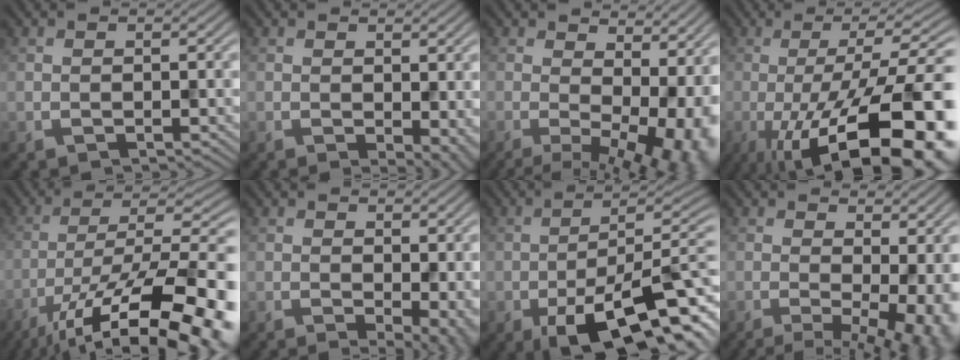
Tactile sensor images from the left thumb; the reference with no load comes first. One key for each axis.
{"total": 2.3, "fx": -0.1, "fy": 1.1, "fz": 2.0, "tx": -0.023, "ty": -0.011, "tz": 0.015}
{"total": 12.1, "fx": -0.1, "fy": 6.0, "fz": 10.5, "tx": -0.113, "ty": -0.005, "tz": 0.035}
{"total": 17.6, "fx": -7.9, "fy": 5.6, "fz": 14.7, "tx": -0.180, "ty": 0.001, "tz": -0.124}
{"total": 17.3, "fx": -10.7, "fy": 5.8, "fz": 12.3, "tx": -0.197, "ty": -0.020, "tz": -0.164}
{"total": 2.9, "fx": 0.2, "fy": 1.2, "fz": 2.6, "tx": -0.038, "ty": -0.012, "tz": 0.018}
{"total": 13.9, "fx": -6.8, "fy": 4.9, "fz": 11.0, "tx": -0.154, "ty": -0.009, "tz": -0.100}
{"total": 8.3, "fx": -0.1, "fy": 3.4, "fz": 7.6, "tx": -0.081, "ty": 0.003, "tz": 0.022}